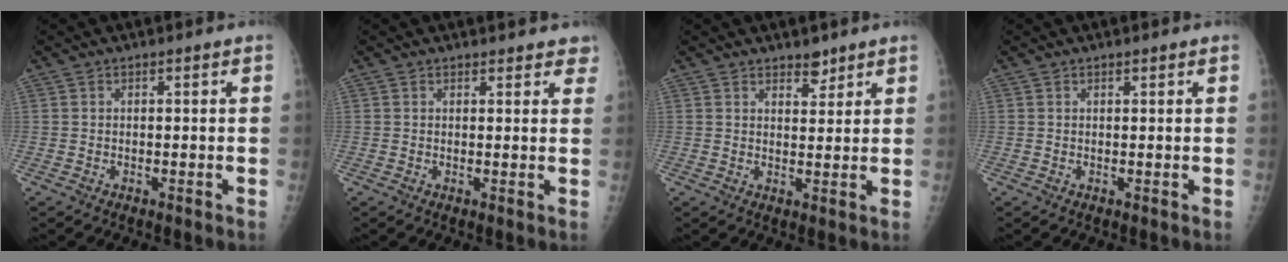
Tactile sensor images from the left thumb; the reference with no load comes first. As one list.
[{"total": 4.4, "force": [3.9, 1.7, 1.0], "torque": [0.023, -0.013, 0.032]}, {"total": 3.2, "force": [2.6, 1.4, 1.3], "torque": [-0.005, -0.020, 0.042]}, {"total": 0.6, "force": [0.5, 0.1, 0.2], "torque": [-0.004, -0.004, 0.009]}]